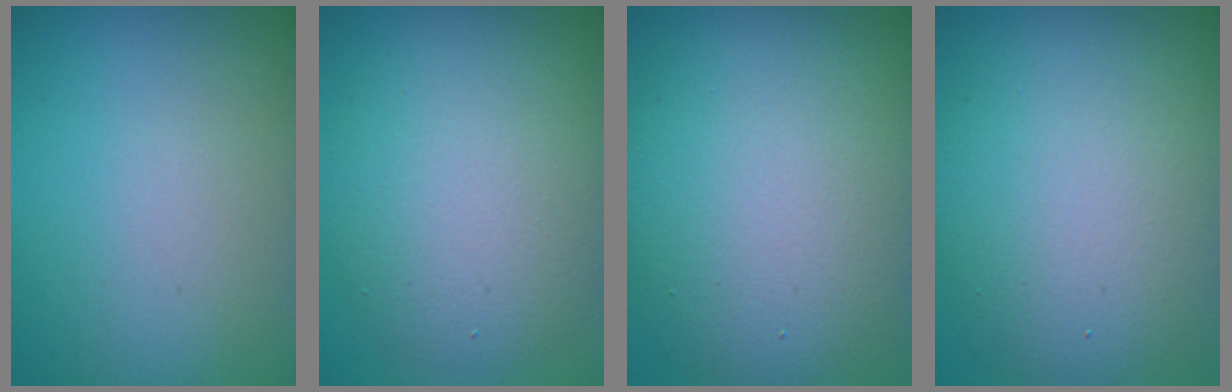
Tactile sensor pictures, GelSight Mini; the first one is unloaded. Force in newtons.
{"total": 8.0, "press": 8.0, "slide": 0.4}
{"total": 12.4, "press": 12.4, "slide": 0.5}
{"total": 10.7, "press": 10.6, "slide": 1.3}